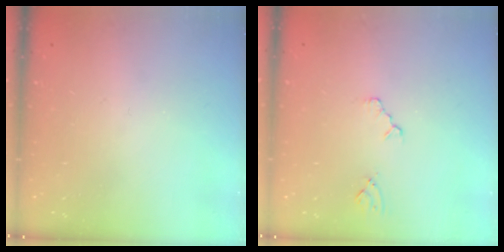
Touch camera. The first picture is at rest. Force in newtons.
{"total": 2.3, "press": 2.2, "slide": 0.4}